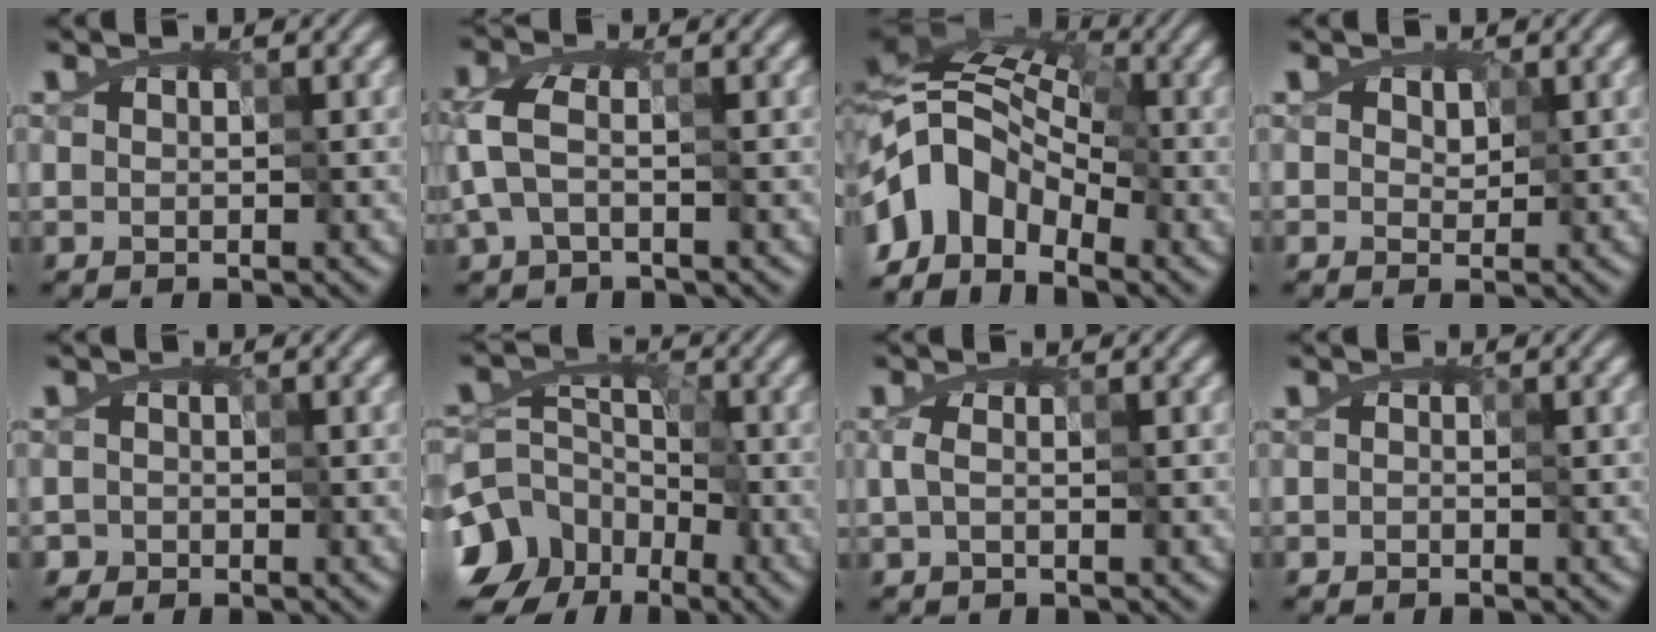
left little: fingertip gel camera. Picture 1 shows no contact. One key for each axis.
{"total": 2.9, "fx": -1.6, "fy": 1.3, "fz": 2.1, "tx": -0.059, "ty": 0.000, "tz": -0.025}
{"total": 9.5, "fx": -5.7, "fy": 5.3, "fz": 5.4, "tx": -0.101, "ty": 0.007, "tz": -0.125}
{"total": 1.5, "fx": 0.6, "fy": 1.2, "fz": 0.6, "tx": -0.030, "ty": -0.004, "tz": 0.021}
{"total": 1.3, "fx": -0.9, "fy": 0.9, "fz": -0.1, "tx": 0.006, "ty": -0.001, "tz": -0.015}
{"total": 9.1, "fx": -6.2, "fy": 6.1, "fz": 2.5, "tx": -0.053, "ty": -0.006, "tz": -0.108}
{"total": 0.9, "fx": -0.3, "fy": 0.4, "fz": 0.8, "tx": -0.022, "ty": -0.002, "tz": -0.002}
{"total": 0.7, "fx": -0.4, "fy": 0.5, "fz": 0.4, "tx": -0.004, "ty": 0.000, "tz": -0.010}